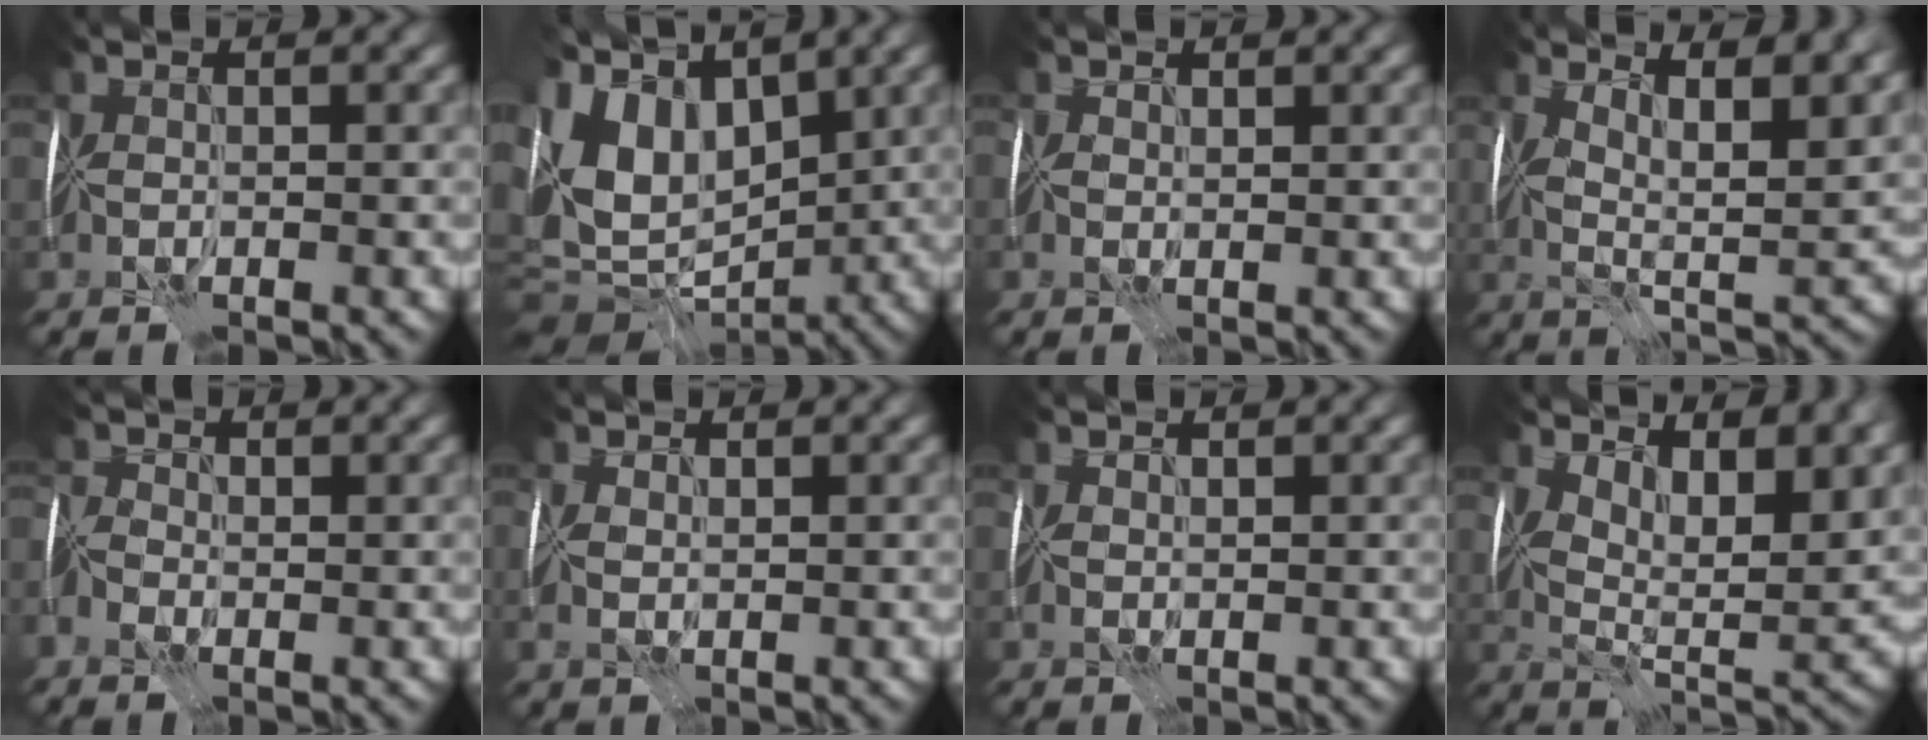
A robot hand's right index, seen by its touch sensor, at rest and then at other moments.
{"total": 11.3, "force": [2.6, 8.0, 7.6], "torque": [-0.147, -0.001, 0.070]}
{"total": 0.9, "force": [0.7, 0.5, 0.3], "torque": [-0.005, 0.005, 0.009]}
{"total": 8.4, "force": [4.5, 2.3, 6.7], "torque": [-0.086, 0.003, 0.067]}
{"total": 2.9, "force": [-0.9, 2.0, 1.8], "torque": [-0.039, 0.007, -0.025]}
{"total": 1.5, "force": [0.8, 0.9, 0.9], "torque": [-0.020, 0.007, 0.015]}
{"total": 0.9, "force": [0.9, 0.3, 0.0], "torque": [-0.002, 0.006, 0.015]}
{"total": 10.0, "force": [6.4, 3.7, 6.8], "torque": [-0.098, -0.003, 0.100]}